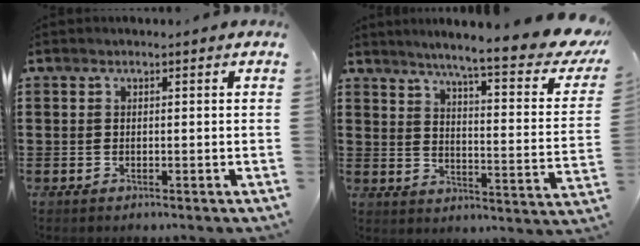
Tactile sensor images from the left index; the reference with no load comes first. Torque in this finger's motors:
{"motor_torque": [2.14, 0.00, -0.03, -0.09]}